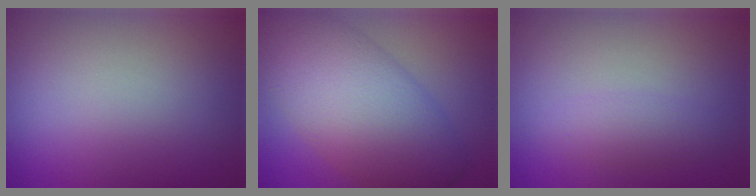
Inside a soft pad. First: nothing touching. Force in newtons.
{"total": 10.0, "press": 10.0, "slide": 0.2}
{"total": 1.6, "press": 1.6, "slide": 0.0}